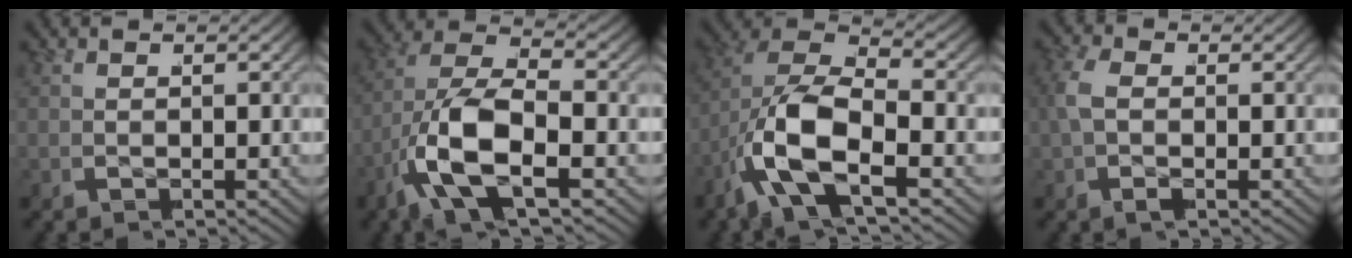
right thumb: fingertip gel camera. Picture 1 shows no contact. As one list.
[{"total": 11.2, "force": [-0.8, 6.5, 9.1], "torque": [-0.223, -0.026, -0.012]}, {"total": 12.0, "force": [-0.5, 7.7, 9.2], "torque": [-0.229, -0.026, -0.010]}, {"total": 2.6, "force": [0.0, 1.7, 2.0], "torque": [-0.056, -0.001, -0.001]}]